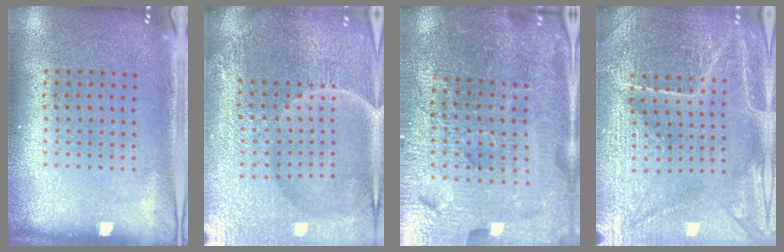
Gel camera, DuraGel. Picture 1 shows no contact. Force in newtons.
{"total": 6.2, "press": 5.6, "slide": 2.6}
{"total": 5.1, "press": 4.9, "slide": 1.5}
{"total": 4.7, "press": 4.5, "slide": 1.4}